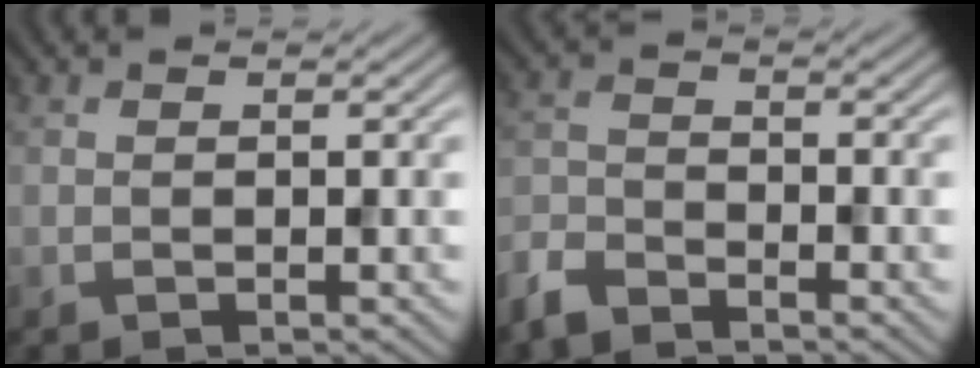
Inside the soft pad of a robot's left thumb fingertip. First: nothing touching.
{"total": 4.0, "force": [-3.5, 1.3, 1.4], "torque": [-0.034, -0.008, -0.087]}